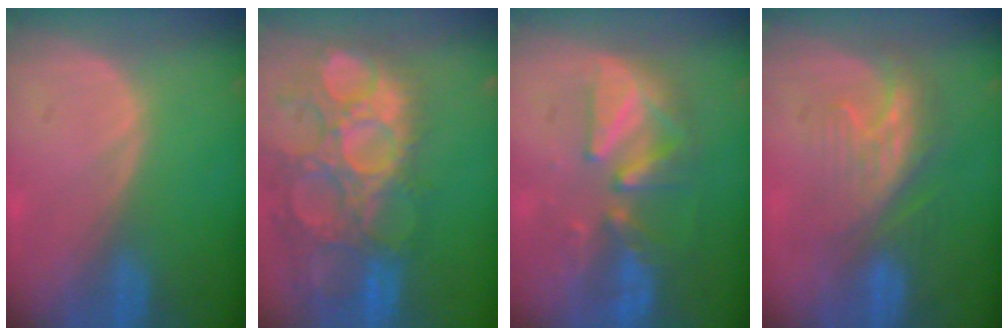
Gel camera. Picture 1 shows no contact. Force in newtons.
{"total": 15.2, "press": 12.6, "slide": 8.5}
{"total": 8.0, "press": 7.9, "slide": 1.5}
{"total": 7.8, "press": 7.2, "slide": 3.1}